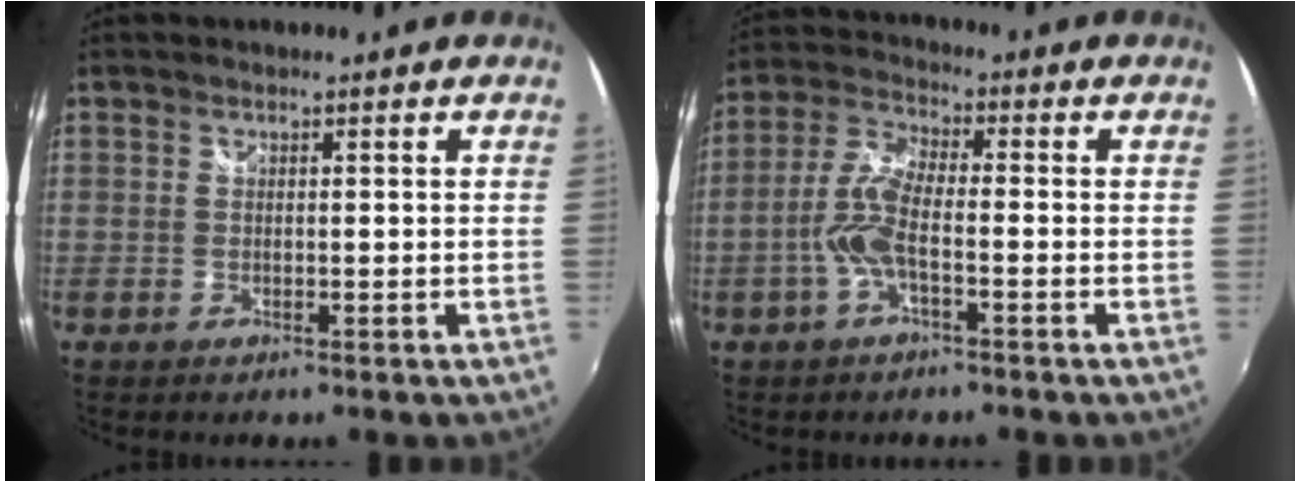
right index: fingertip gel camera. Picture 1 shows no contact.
{"total": 7.2, "force": [-2.4, 1.9, 6.5], "torque": [-0.147, 0.008, -0.050]}